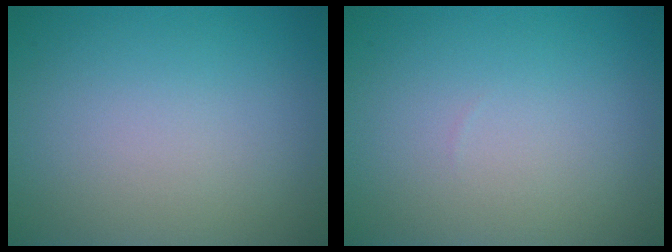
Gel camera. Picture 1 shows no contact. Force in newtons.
{"total": 0.0}